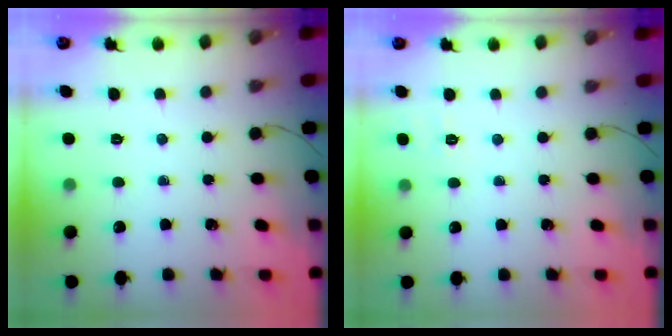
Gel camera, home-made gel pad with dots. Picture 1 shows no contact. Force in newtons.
{"total": 7.2, "press": 6.9, "slide": 2.0}